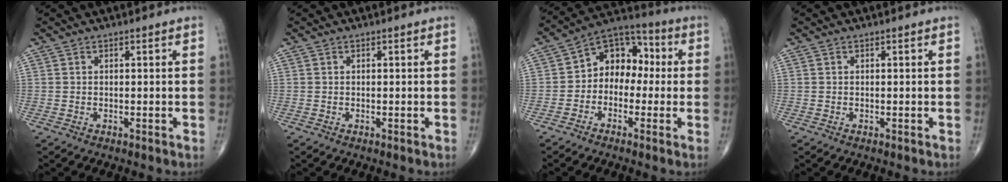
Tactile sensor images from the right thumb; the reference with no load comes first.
{"total": 0.0}
{"total": 10.4, "force": [-0.2, 7.9, 6.8], "torque": [-0.060, 0.043, -0.026]}
{"total": 0.0}